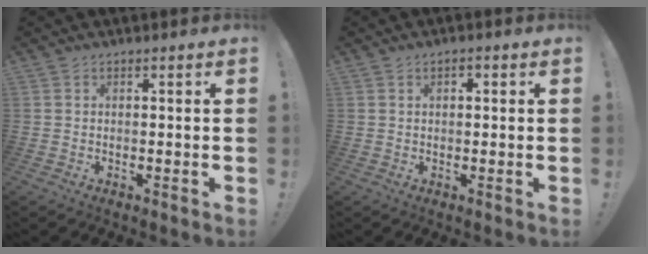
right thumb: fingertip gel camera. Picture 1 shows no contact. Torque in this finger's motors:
{"motor_torque": [-0.02, -0.34, -0.05, 0.06, -0.02]}